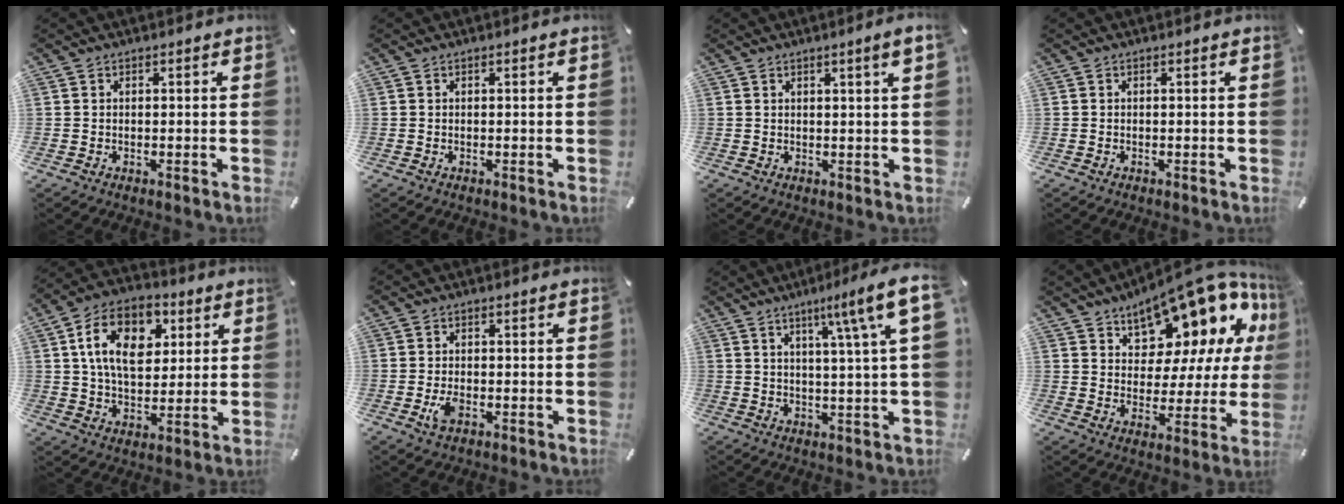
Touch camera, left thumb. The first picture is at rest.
{"total": 0.0}
{"total": 2.9, "force": [1.4, 0.1, 2.5], "torque": [-0.049, -0.001, 0.023]}
{"total": 0.0}
{"total": 15.1, "force": [4.6, 10.2, 10.1], "torque": [-0.179, 0.003, 0.082]}
{"total": 3.5, "force": [-1.2, 2.1, 2.5], "torque": [-0.057, 0.000, -0.022]}
{"total": 11.6, "force": [5.1, 0.6, 10.4], "torque": [-0.161, -0.025, 0.076]}
{"total": 16.5, "force": [12.7, 7.9, 6.9], "torque": [-0.095, -0.112, 0.217]}